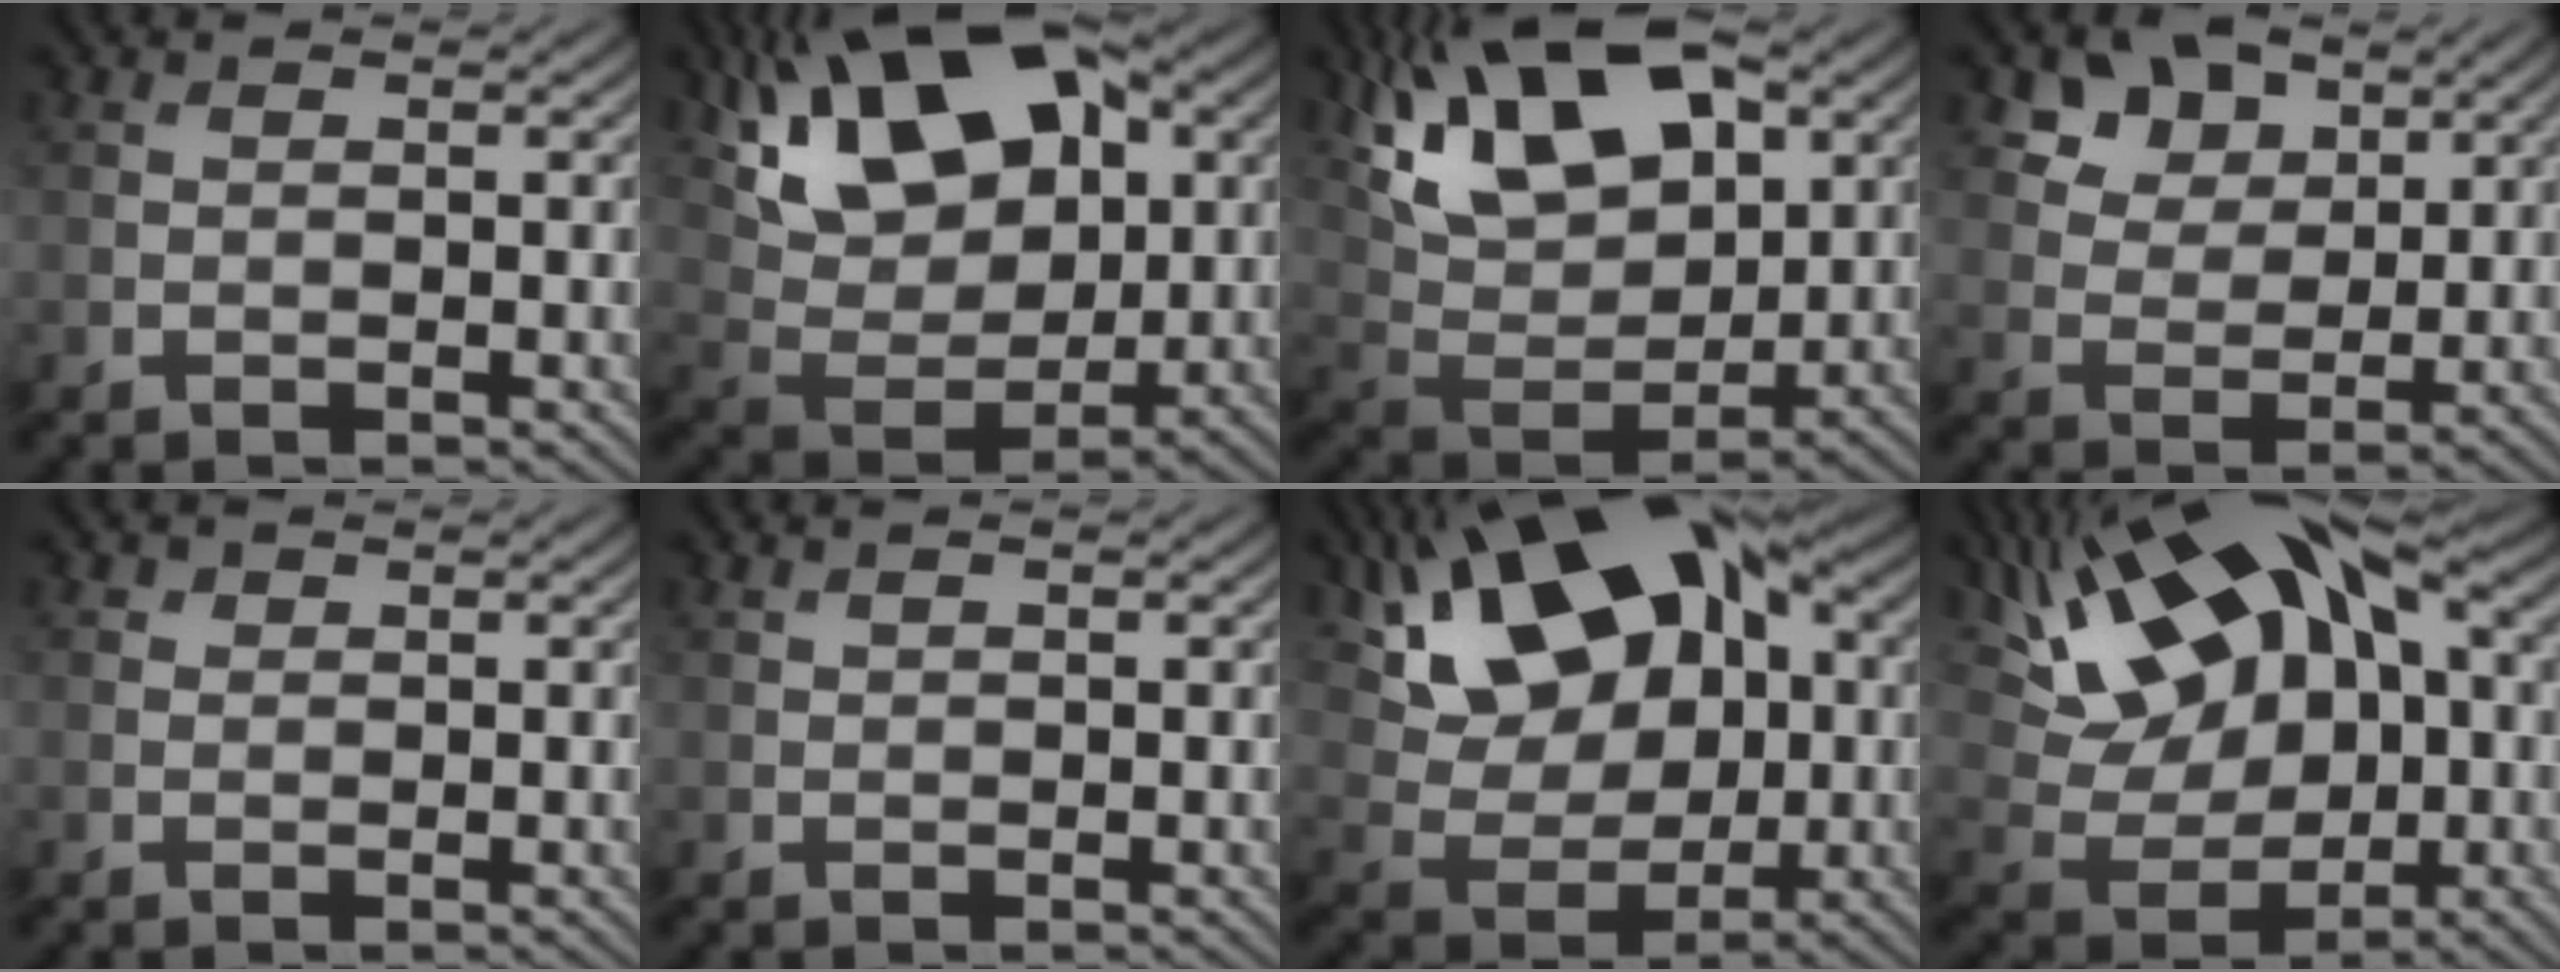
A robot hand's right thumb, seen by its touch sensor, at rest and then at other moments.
{"total": 17.0, "force": [7.6, 9.6, 11.7], "torque": [-0.220, 0.018, 0.113]}
{"total": 16.9, "force": [9.0, 8.3, 11.6], "torque": [-0.225, 0.018, 0.144]}
{"total": 6.6, "force": [4.2, 4.3, 2.8], "torque": [-0.063, -0.021, 0.088]}
{"total": 0.7, "force": [0.5, 0.5, 0.1], "torque": [0.002, -0.002, 0.008]}
{"total": 0.6, "force": [0.5, 0.2, 0.3], "torque": [-0.009, 0.003, 0.009]}
{"total": 18.6, "force": [6.7, 11.7, 12.9], "torque": [-0.246, 0.052, 0.101]}
{"total": 17.5, "force": [4.8, 10.4, 13.2], "torque": [-0.257, 0.041, 0.069]}